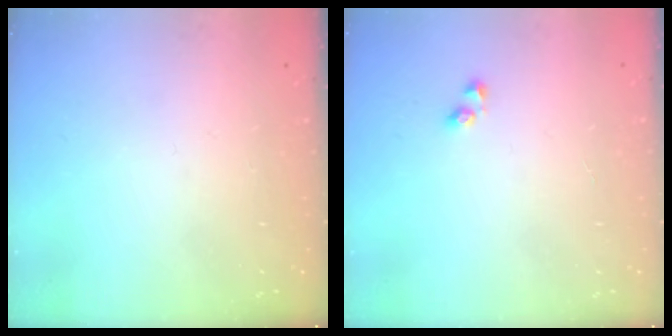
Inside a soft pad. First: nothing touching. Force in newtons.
{"total": 2.0, "press": 1.7, "slide": 1.0}